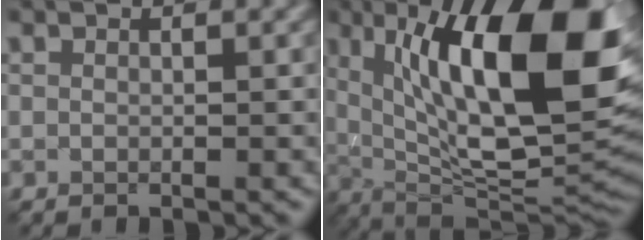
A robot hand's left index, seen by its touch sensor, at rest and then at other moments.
{"total": 17.4, "force": [5.4, 6.4, 15.3], "torque": [-0.229, -0.003, 0.091]}